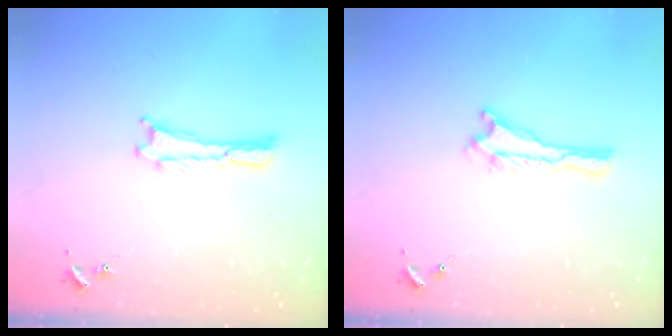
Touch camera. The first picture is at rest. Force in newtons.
{"total": 0.0}